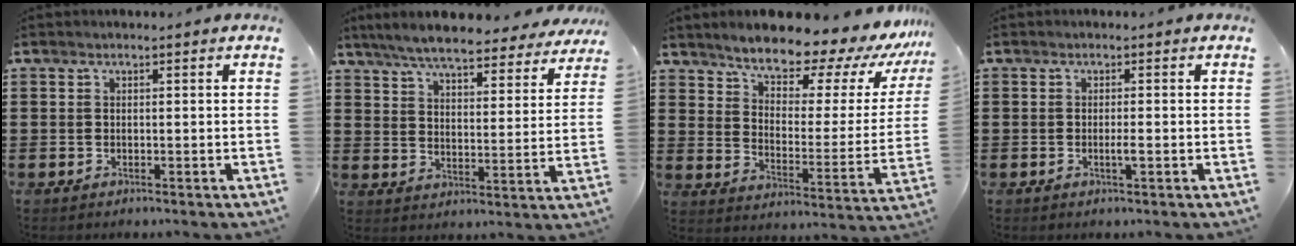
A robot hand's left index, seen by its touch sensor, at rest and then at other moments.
{"total": 7.2, "force": [6.7, 0.4, 2.6], "torque": [-0.079, -0.036, 0.118]}
{"total": 10.3, "force": [9.2, 2.6, 3.9], "torque": [-0.088, -0.073, 0.153]}
{"total": 1.2, "force": [-0.5, 0.1, 1.2], "torque": [-0.022, -0.003, -0.008]}